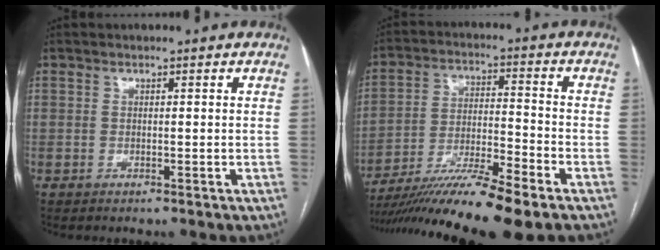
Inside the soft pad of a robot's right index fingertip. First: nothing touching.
{"total": 14.7, "force": [-11.5, -0.4, 9.1], "torque": [-0.166, -0.023, -0.202]}